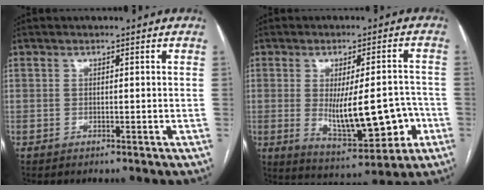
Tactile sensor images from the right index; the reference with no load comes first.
{"total": 14.7, "force": [-3.0, 3.1, 14.1], "torque": [-0.222, -0.001, -0.035]}